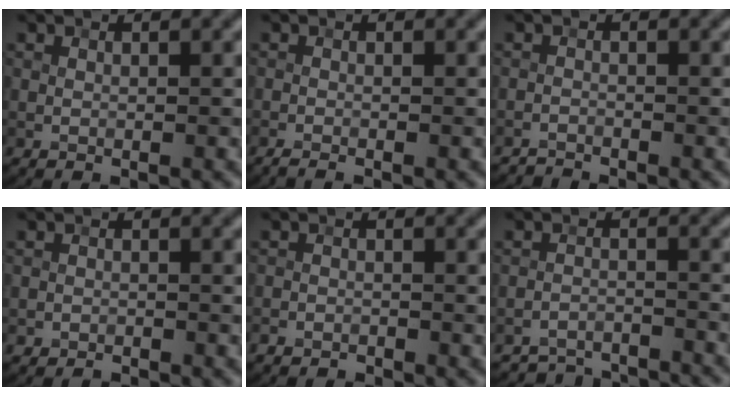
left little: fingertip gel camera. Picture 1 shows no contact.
{"total": 1.0, "force": [-0.8, 0.2, 0.6], "torque": [-0.011, -0.005, -0.017]}
{"total": 1.0, "force": [-1.0, 0.1, -0.3], "torque": [0.009, 0.000, -0.022]}
{"total": 0.8, "force": [-0.7, 0.4, -0.2], "torque": [0.009, -0.005, -0.015]}
{"total": 1.3, "force": [-1.2, 0.5, 0.0], "torque": [0.005, -0.002, -0.025]}
{"total": 4.4, "force": [-4.3, 0.6, 0.1], "torque": [0.006, -0.004, -0.076]}